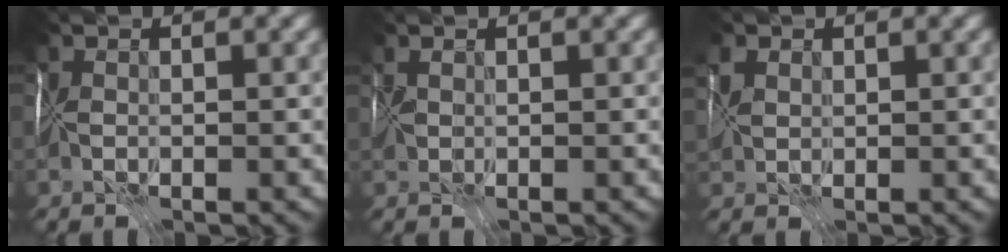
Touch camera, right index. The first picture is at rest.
{"total": 0.6, "force": [0.5, 0.1, 0.3], "torque": [-0.005, -0.001, 0.013]}
{"total": 2.1, "force": [1.2, 1.4, 1.2], "torque": [-0.038, 0.007, 0.024]}